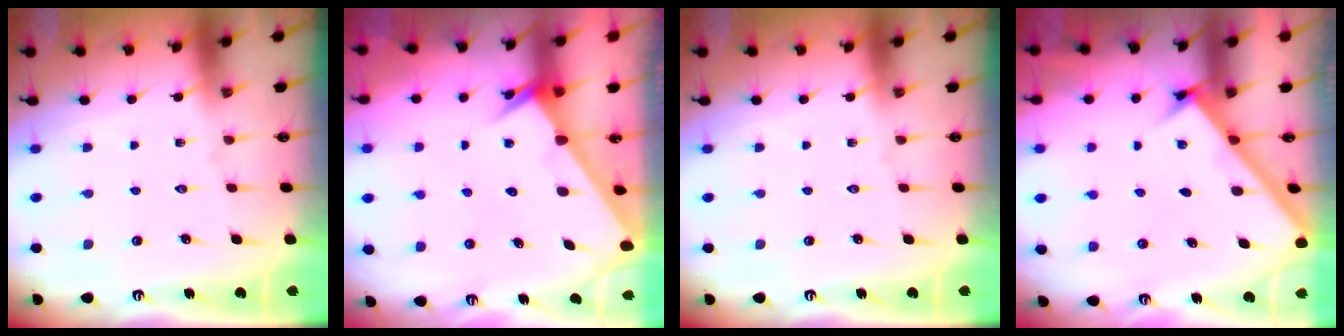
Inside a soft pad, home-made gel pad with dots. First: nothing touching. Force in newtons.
{"total": 2.3, "press": 2.3, "slide": 0.1}
{"total": 0.0}
{"total": 2.7, "press": 2.6, "slide": 0.3}